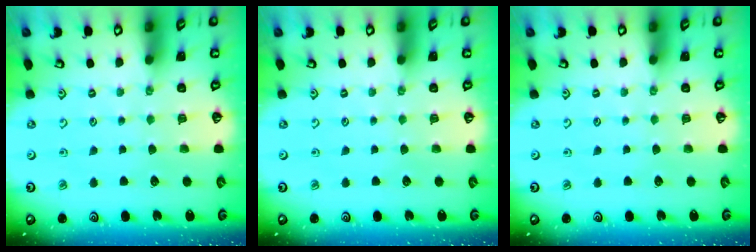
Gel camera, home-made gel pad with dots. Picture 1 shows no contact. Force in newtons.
{"total": 0.0}
{"total": 0.0}